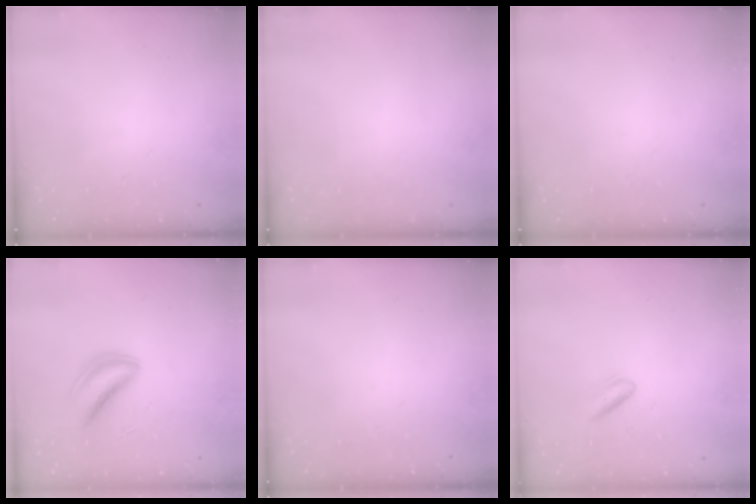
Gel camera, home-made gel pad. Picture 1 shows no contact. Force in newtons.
{"total": 0.0}
{"total": 0.0}
{"total": 6.1, "press": 6.1, "slide": 0.5}
{"total": 0.0}
{"total": 4.2, "press": 3.9, "slide": 1.6}